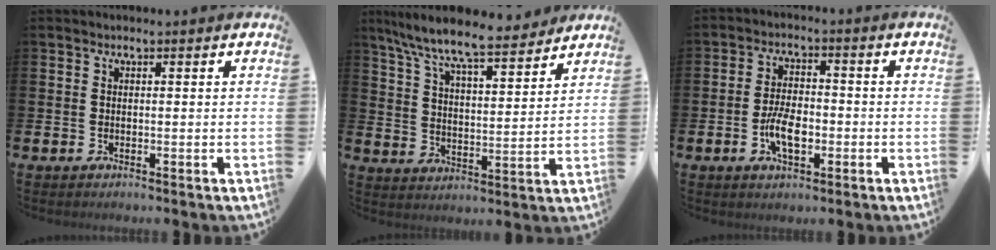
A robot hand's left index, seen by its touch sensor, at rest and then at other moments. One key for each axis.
{"total": 9.0, "fx": 8.3, "fy": 1.1, "fz": 3.4, "tx": -0.103, "ty": -0.054, "tz": 0.143}
{"total": 5.3, "fx": -1.5, "fy": 2.7, "fz": 4.3, "tx": -0.070, "ty": 0.001, "tz": -0.030}